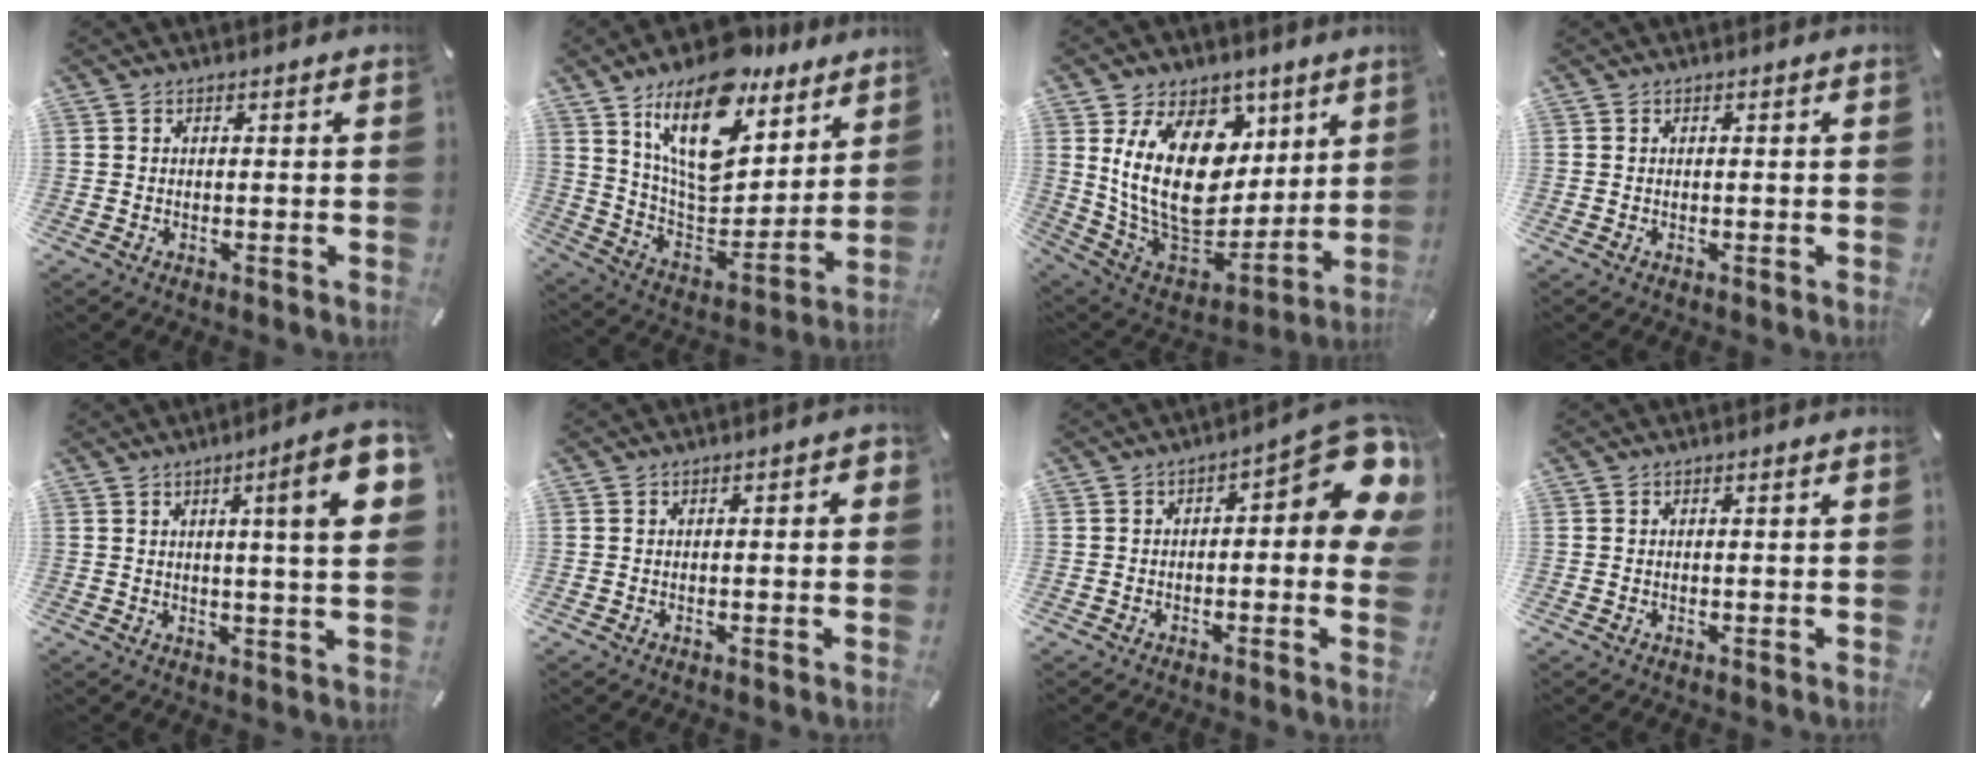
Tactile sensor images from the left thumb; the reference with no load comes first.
{"total": 20.7, "force": [13.3, 10.2, 12.2], "torque": [-0.219, -0.098, 0.229]}
{"total": 22.4, "force": [5.9, 15.7, 14.8], "torque": [-0.275, -0.050, 0.110]}
{"total": 0.0}
{"total": 14.3, "force": [4.5, 1.7, 13.5], "torque": [-0.195, -0.017, 0.059]}
{"total": 2.1, "force": [0.0, 0.7, 2.0], "torque": [-0.028, 0.001, -0.003]}
{"total": 14.1, "force": [4.2, 5.3, 12.4], "torque": [-0.144, -0.043, 0.067]}
{"total": 0.7, "force": [0.1, 0.0, 0.7], "torque": [-0.011, 0.000, 0.001]}